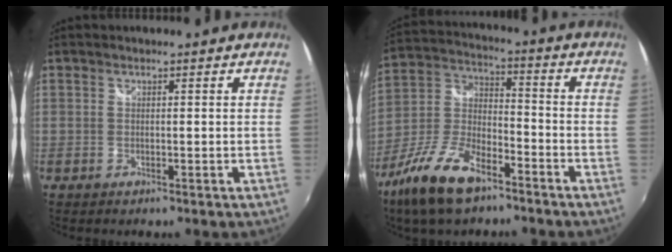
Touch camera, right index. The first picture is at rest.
{"total": 15.6, "force": [-10.2, 6.3, 10.0], "torque": [-0.221, -0.009, -0.193]}